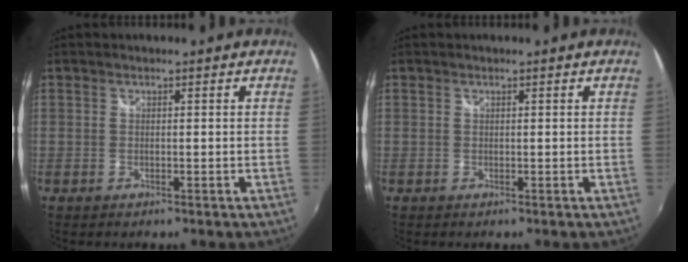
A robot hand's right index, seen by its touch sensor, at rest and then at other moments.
{"total": 0.0}